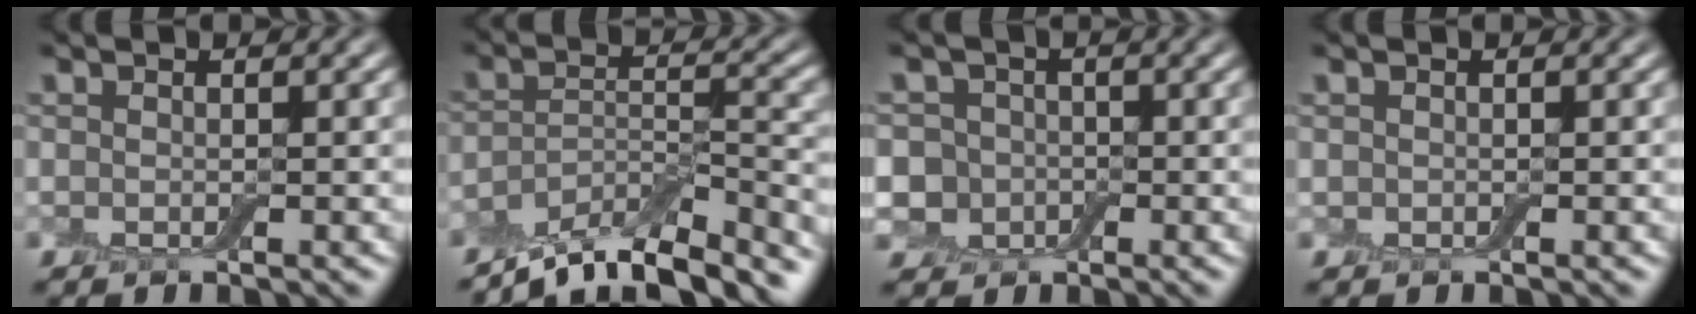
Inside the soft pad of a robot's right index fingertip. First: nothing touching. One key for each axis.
{"total": 9.1, "fx": -7.7, "fy": 2.4, "fz": 4.2, "tx": -0.063, "ty": -0.009, "tz": -0.126}
{"total": 4.4, "fx": -0.5, "fy": 4.1, "fz": 1.6, "tx": -0.010, "ty": 0.015, "tz": -0.043}
{"total": 0.0}